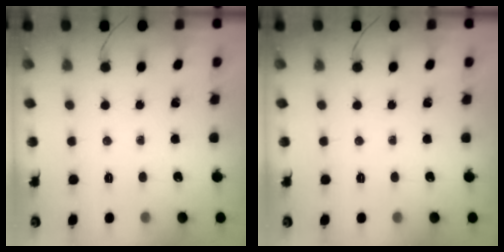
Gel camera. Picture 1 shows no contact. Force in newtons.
{"total": 0.0}